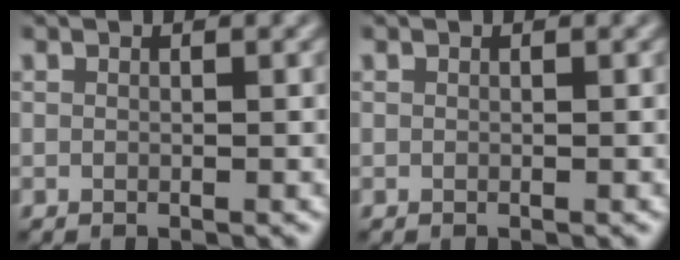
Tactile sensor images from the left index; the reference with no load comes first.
{"total": 0.0}